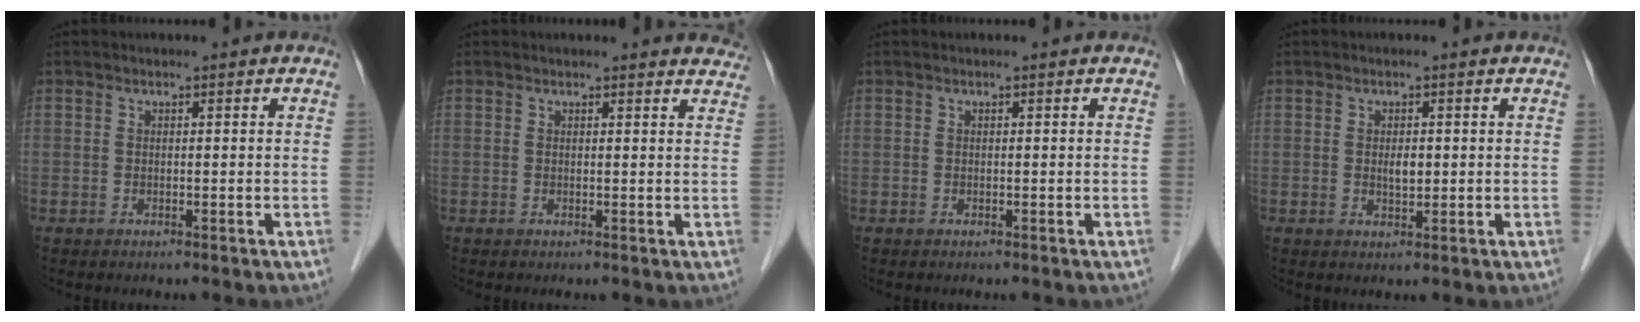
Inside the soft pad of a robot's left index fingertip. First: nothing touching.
{"total": 5.4, "force": [5.3, 0.8, 0.5], "torque": [0.008, -0.020, 0.027]}
{"total": 0.0}
{"total": 1.8, "force": [0.2, 0.8, 1.6], "torque": [-0.028, -0.001, 0.005]}